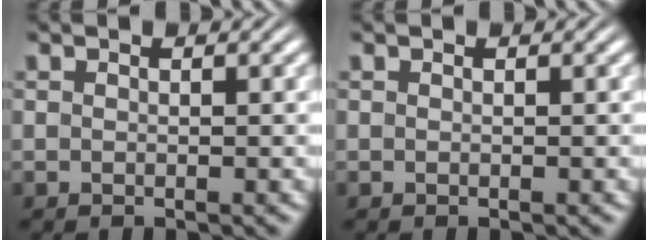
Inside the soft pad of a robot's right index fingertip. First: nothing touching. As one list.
[{"total": 0.0}]